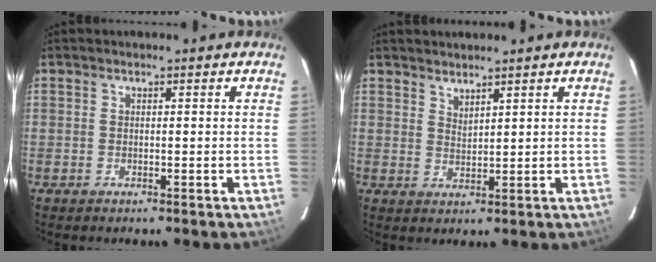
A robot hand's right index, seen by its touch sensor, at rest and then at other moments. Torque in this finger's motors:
{"motor_torque": [-0.01, 0.28, -0.06, 0.00]}